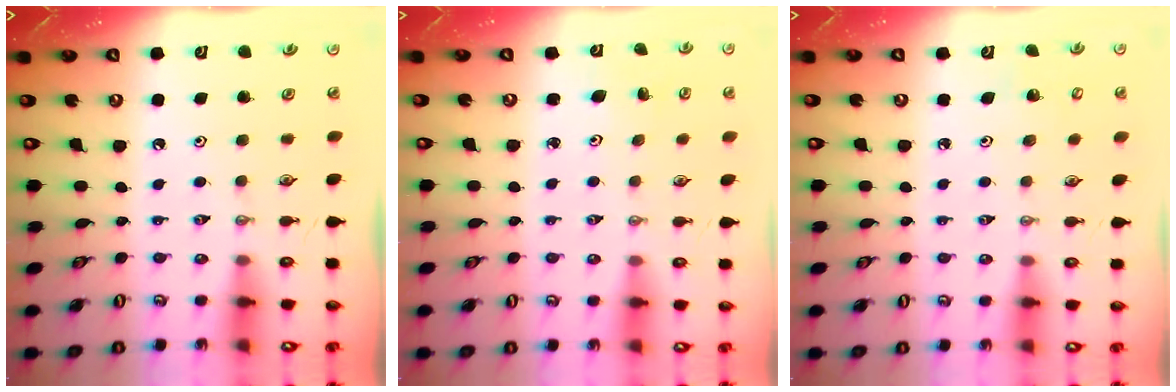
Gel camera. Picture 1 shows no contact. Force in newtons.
{"total": 4.7, "press": 4.7, "slide": 0.4}
{"total": 3.5, "press": 3.5, "slide": 0.2}